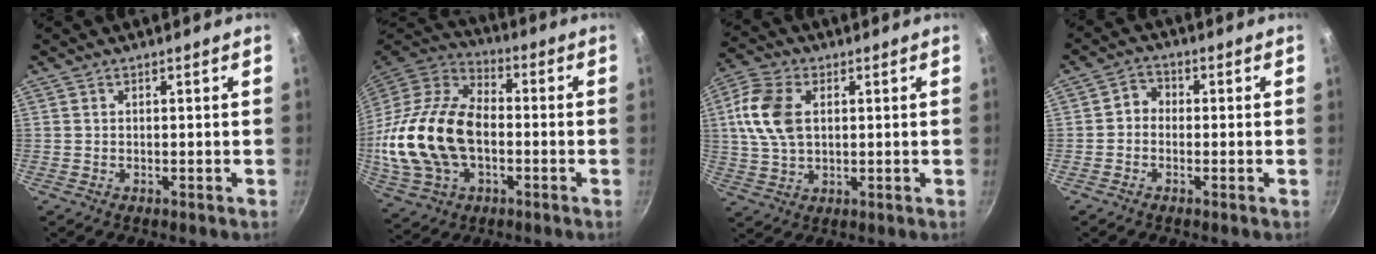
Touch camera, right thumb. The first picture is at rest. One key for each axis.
{"total": 23.6, "fx": -2.5, "fy": 15.2, "fz": 17.9, "tx": -0.339, "ty": 0.034, "tz": -0.046}
{"total": 11.0, "fx": 2.1, "fy": 7.0, "fz": 8.2, "tx": -0.157, "ty": 0.007, "tz": 0.035}
{"total": 2.6, "fx": -0.6, "fy": 2.2, "fz": 1.3, "tx": -0.013, "ty": 0.013, "tz": -0.023}